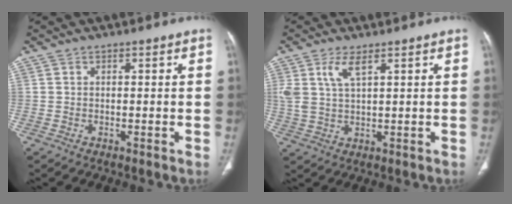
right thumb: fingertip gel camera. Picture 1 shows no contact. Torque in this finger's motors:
{"motor_torque": [-0.08, 0.32, 0.54, 0.68, 0.08]}